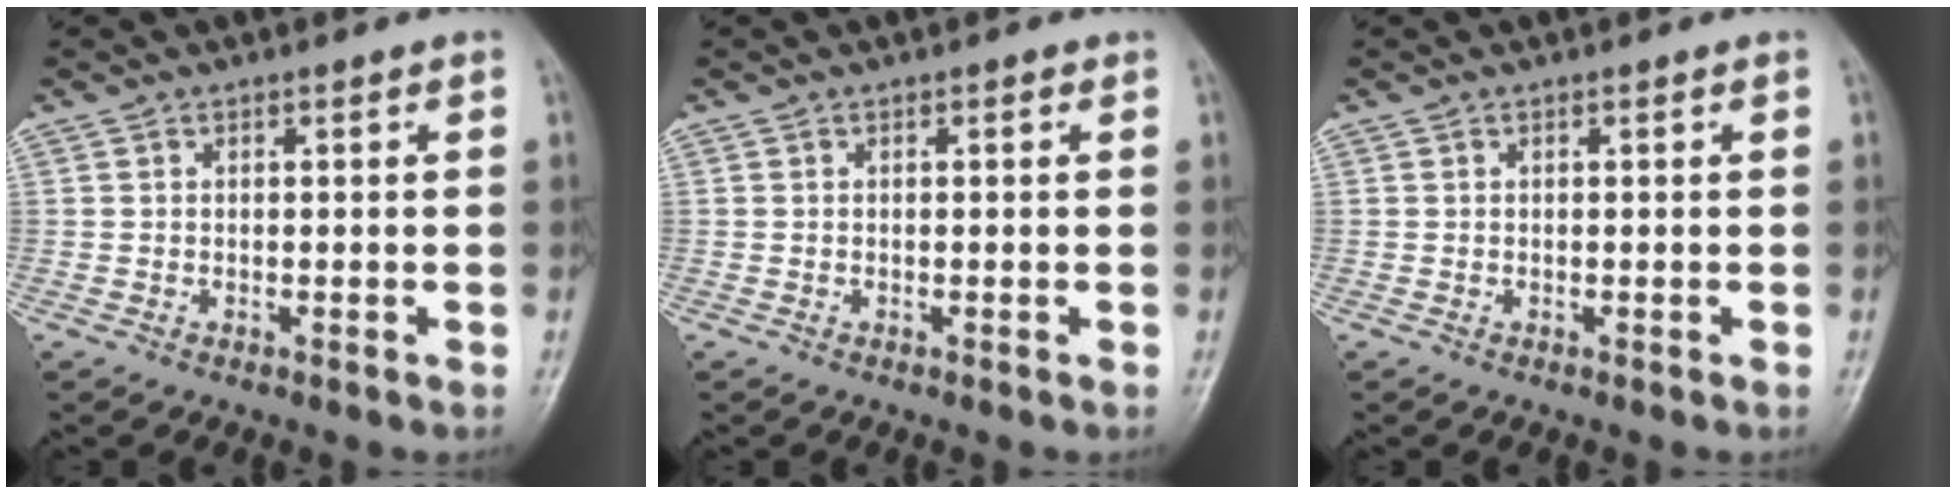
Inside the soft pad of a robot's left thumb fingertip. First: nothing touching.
{"total": 0.0}
{"total": 0.0}